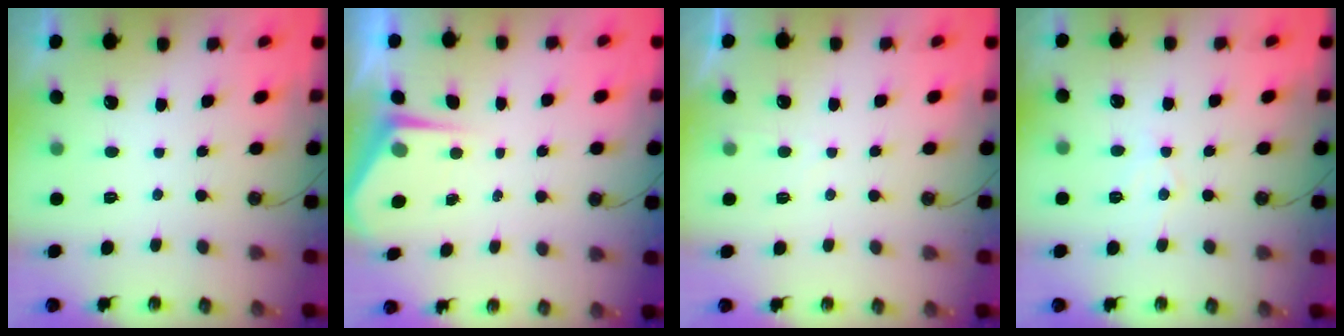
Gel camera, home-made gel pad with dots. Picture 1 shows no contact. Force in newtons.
{"total": 4.4, "press": 4.3, "slide": 0.4}
{"total": 2.0, "press": 2.0, "slide": 0.3}
{"total": 7.2, "press": 7.2, "slide": 0.6}